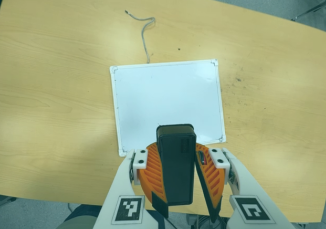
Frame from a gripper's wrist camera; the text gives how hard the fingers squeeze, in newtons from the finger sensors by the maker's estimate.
{"total": 11.1, "left": 10.9, "right": 11.2}